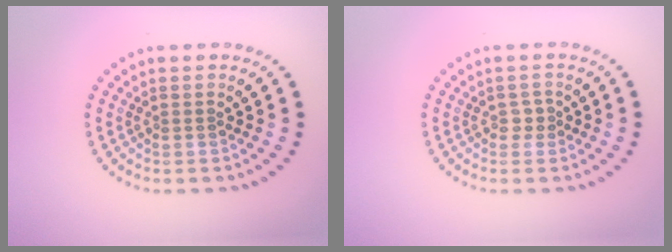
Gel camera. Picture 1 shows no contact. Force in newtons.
{"total": 0.9, "press": 0.8, "slide": 0.3}